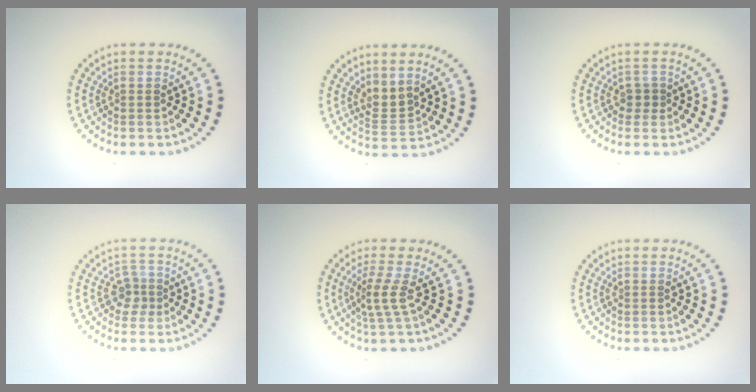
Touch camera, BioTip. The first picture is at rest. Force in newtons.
{"total": 2.0, "press": 1.4, "slide": 1.3}
{"total": 1.1, "press": 0.9, "slide": 0.6}
{"total": 1.9, "press": 1.4, "slide": 1.2}
{"total": 2.4, "press": 1.5, "slide": 1.8}
{"total": 0.0}